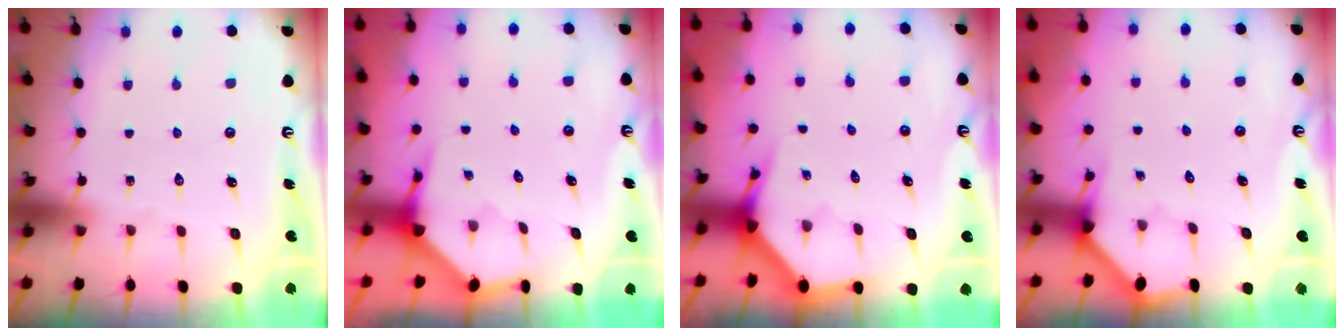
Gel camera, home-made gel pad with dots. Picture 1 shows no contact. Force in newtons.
{"total": 4.0, "press": 4.0, "slide": 0.5}
{"total": 3.8, "press": 3.8, "slide": 0.2}
{"total": 2.5, "press": 2.5, "slide": 0.2}